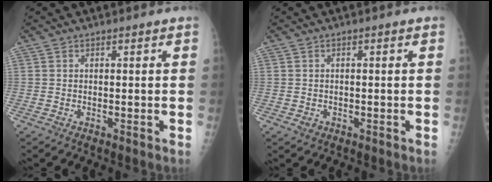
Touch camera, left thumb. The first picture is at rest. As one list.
[{"total": 1.4, "force": [-0.5, 1.2, 0.5], "torque": [-0.003, 0.002, -0.006]}]